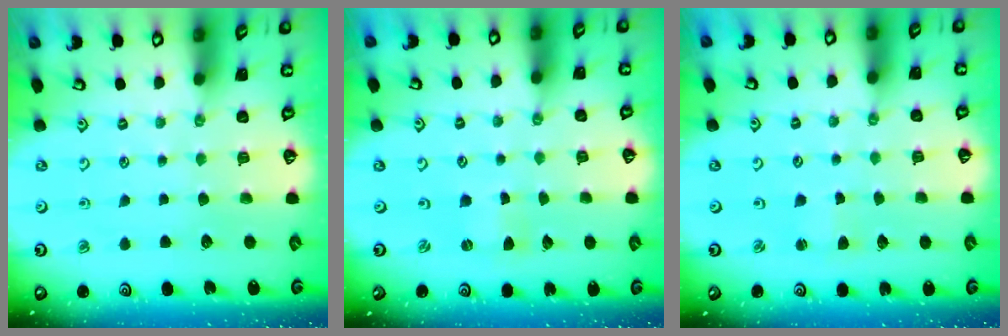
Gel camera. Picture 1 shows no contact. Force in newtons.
{"total": 0.0}
{"total": 2.1, "press": 2.0, "slide": 0.3}